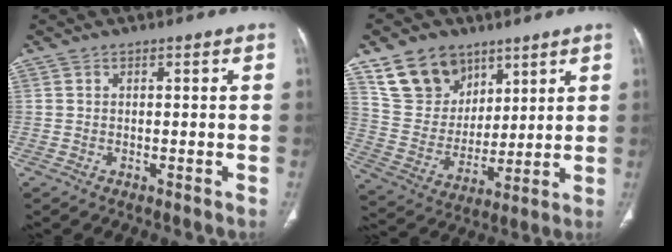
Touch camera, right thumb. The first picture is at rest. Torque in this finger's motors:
{"motor_torque": [0.35, 1.32, 0.14, -0.01, 0.05]}